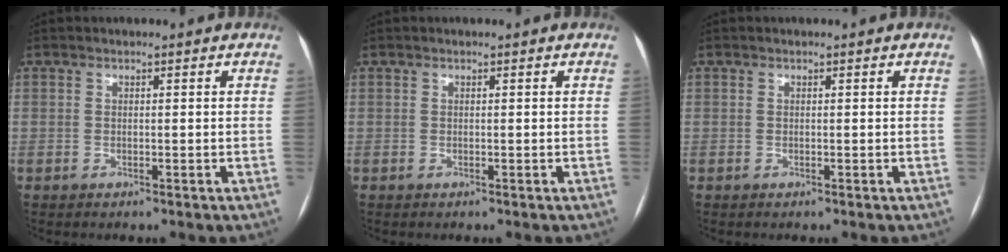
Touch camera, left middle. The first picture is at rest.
{"total": 0.0}
{"total": 0.0}